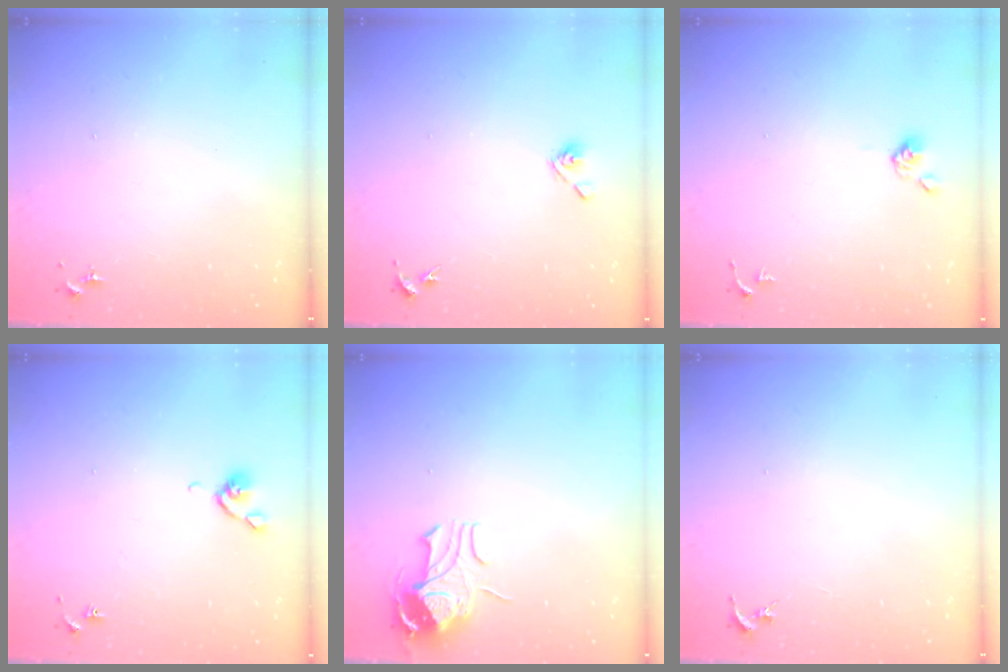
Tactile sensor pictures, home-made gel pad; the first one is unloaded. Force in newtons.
{"total": 5.3, "press": 4.9, "slide": 2.0}
{"total": 4.6, "press": 4.6, "slide": 0.7}
{"total": 4.8, "press": 4.6, "slide": 1.0}
{"total": 9.6, "press": 9.6, "slide": 1.1}
{"total": 0.0}